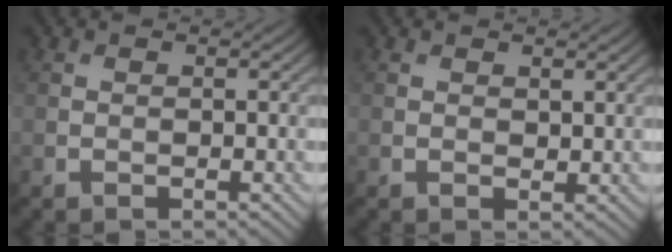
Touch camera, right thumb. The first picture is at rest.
{"total": 1.0, "force": [0.7, 0.5, 0.4], "torque": [-0.006, -0.003, 0.014]}